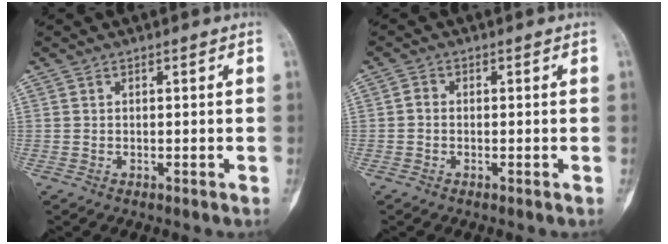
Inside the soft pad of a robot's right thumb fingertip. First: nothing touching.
{"total": 1.1, "force": [-0.3, 0.9, 0.6], "torque": [-0.004, 0.002, -0.010]}